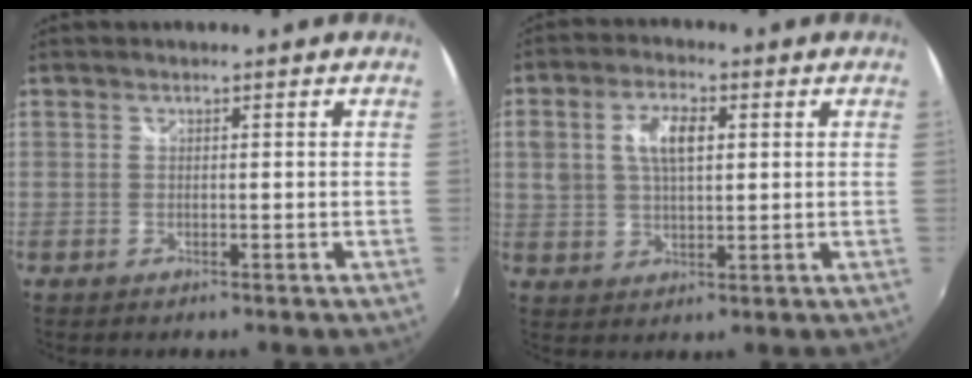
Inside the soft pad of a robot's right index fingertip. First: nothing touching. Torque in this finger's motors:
{"motor_torque": [0.24, 0.00, 0.19, 0.06]}